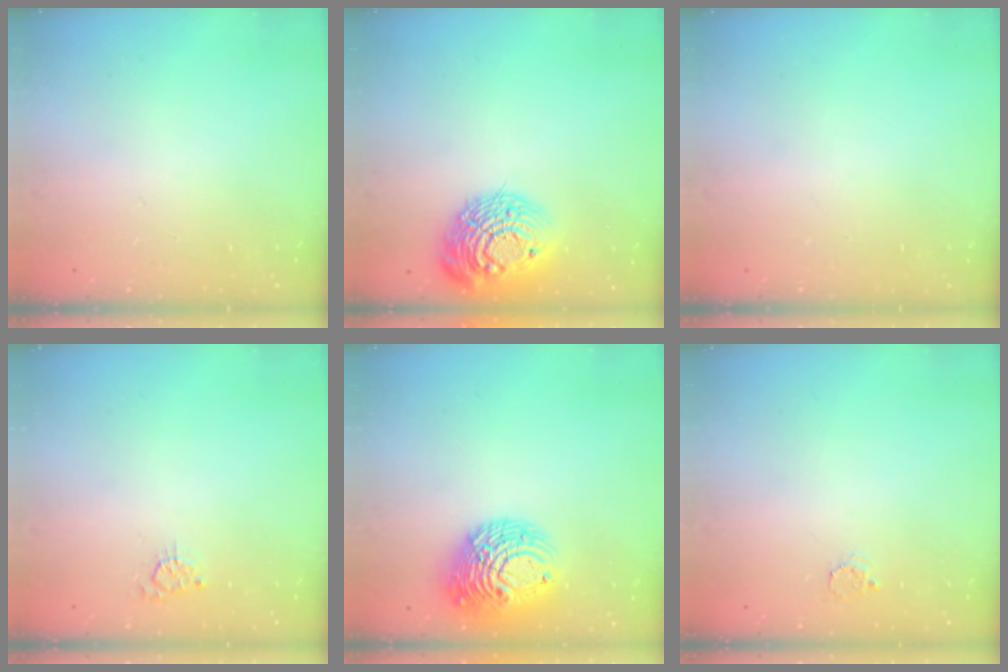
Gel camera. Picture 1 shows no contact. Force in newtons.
{"total": 17.0, "press": 16.9, "slide": 1.4}
{"total": 0.0}
{"total": 2.5, "press": 2.5, "slide": 0.3}
{"total": 13.1, "press": 13.0, "slide": 1.4}
{"total": 2.5, "press": 2.5, "slide": 0.3}